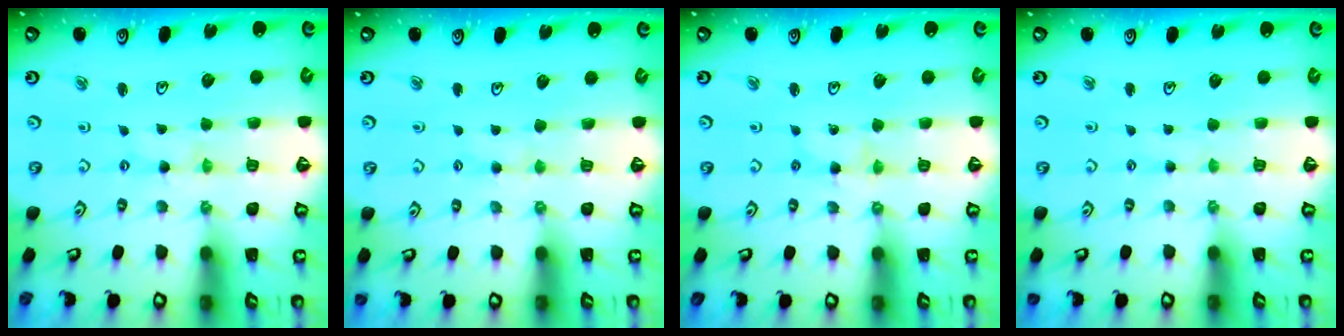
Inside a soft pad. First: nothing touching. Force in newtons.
{"total": 2.1, "press": 2.1, "slide": 0.4}
{"total": 1.8, "press": 1.8, "slide": 0.2}
{"total": 1.0, "press": 1.0, "slide": 0.2}